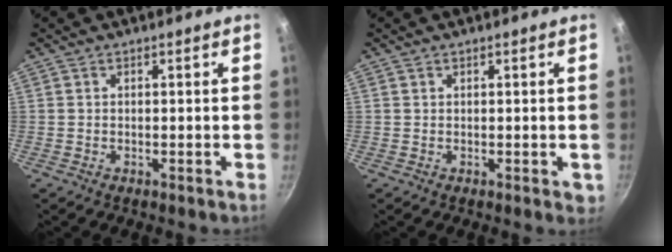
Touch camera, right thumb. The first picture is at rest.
{"total": 1.8, "force": [0.1, 1.1, 1.4], "torque": [-0.010, 0.000, 0.003]}